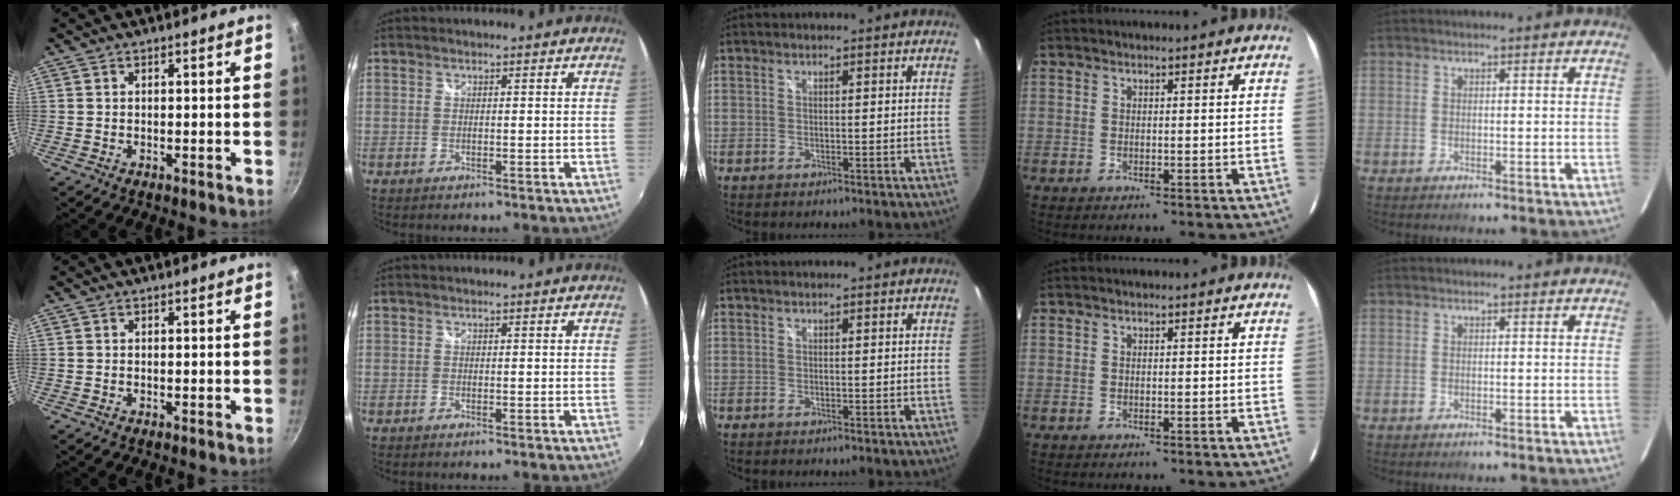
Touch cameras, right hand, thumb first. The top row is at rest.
{}